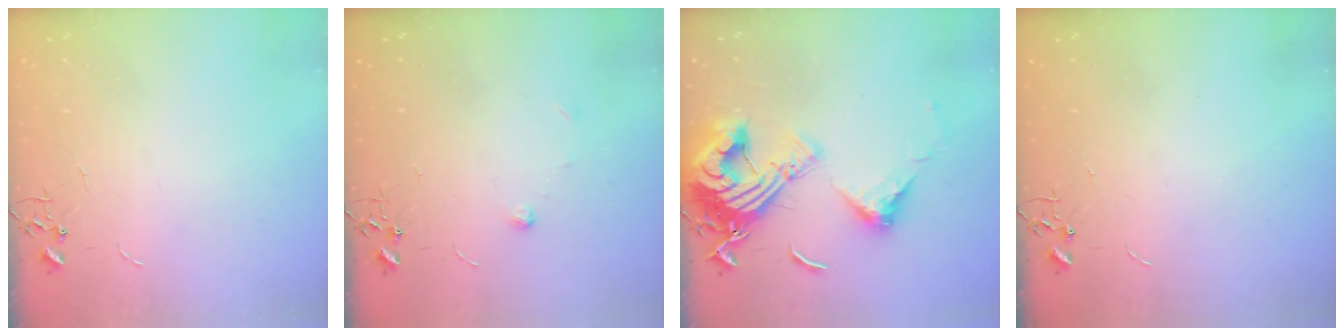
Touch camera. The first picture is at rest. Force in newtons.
{"total": 4.9, "press": 4.8, "slide": 1.1}
{"total": 18.8, "press": 18.7, "slide": 1.8}
{"total": 0.0}